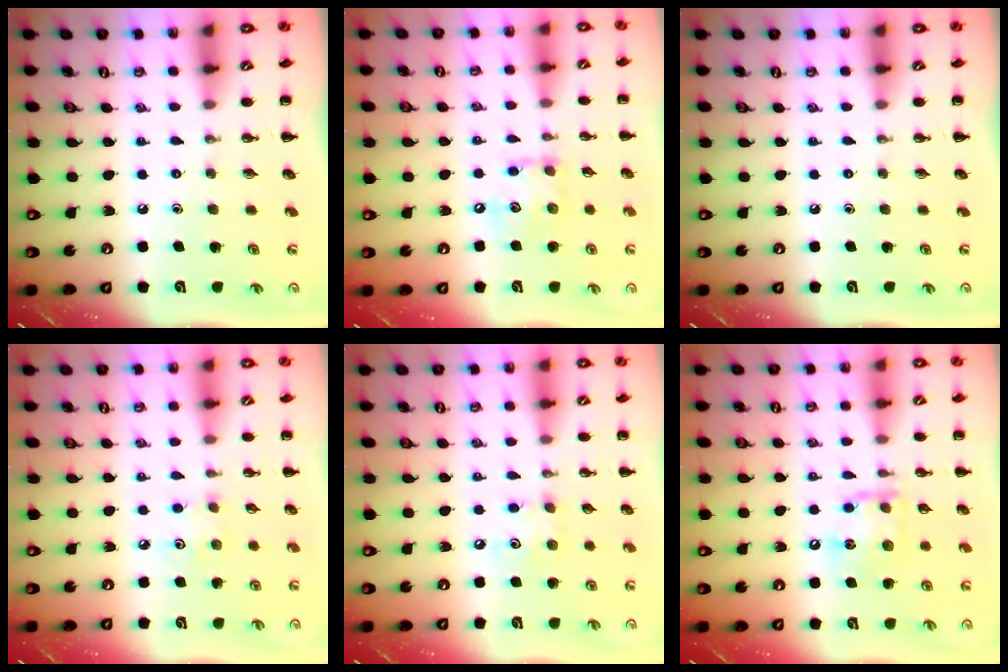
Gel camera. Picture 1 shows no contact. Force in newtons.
{"total": 9.0, "press": 9.0, "slide": 0.6}
{"total": 0.0}
{"total": 3.5, "press": 3.4, "slide": 0.9}
{"total": 4.9, "press": 4.8, "slide": 1.0}
{"total": 11.4, "press": 11.4, "slide": 1.2}